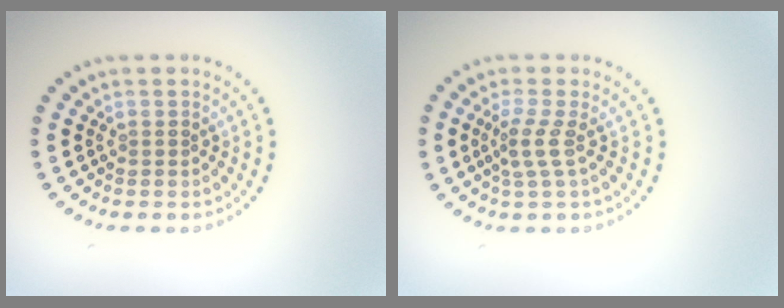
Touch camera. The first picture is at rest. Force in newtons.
{"total": 2.1, "press": 1.4, "slide": 1.6}